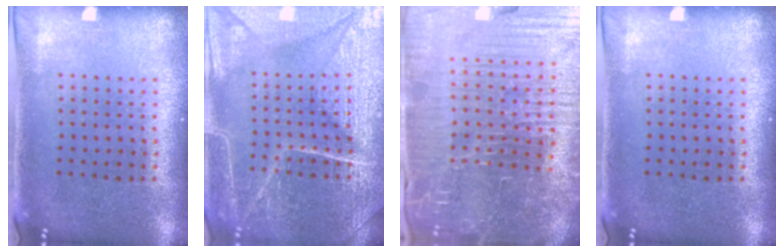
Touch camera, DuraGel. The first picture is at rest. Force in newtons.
{"total": 7.2, "press": 7.1, "slide": 0.8}
{"total": 7.4, "press": 6.5, "slide": 3.5}
{"total": 0.0}